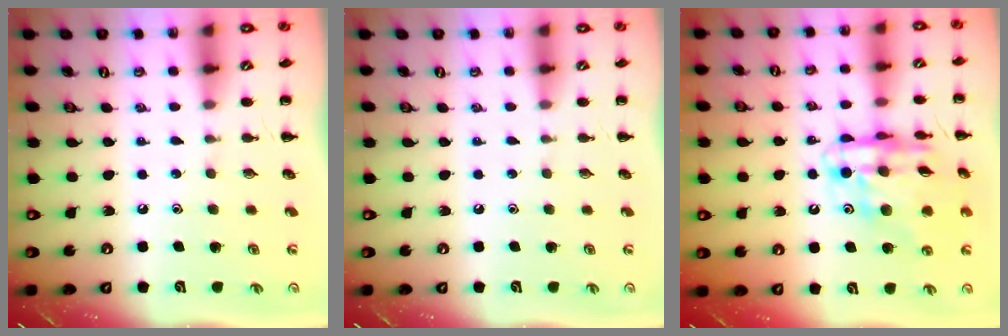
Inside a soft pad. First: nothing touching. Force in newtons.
{"total": 0.0}
{"total": 16.7, "press": 16.1, "slide": 4.4}